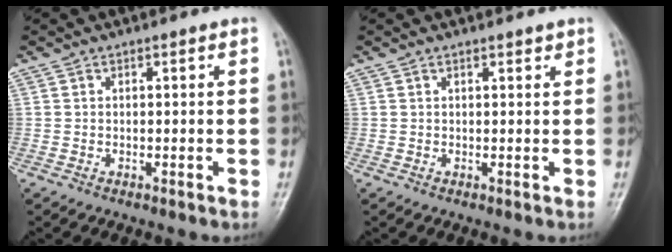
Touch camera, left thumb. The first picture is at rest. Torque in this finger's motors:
{"motor_torque": [-0.14, -0.11, -0.08, -0.09, 0.01]}